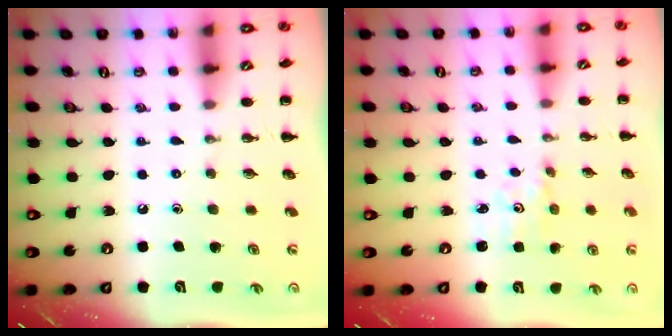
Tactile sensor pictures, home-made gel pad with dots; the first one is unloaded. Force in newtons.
{"total": 1.8, "press": 1.7, "slide": 0.5}